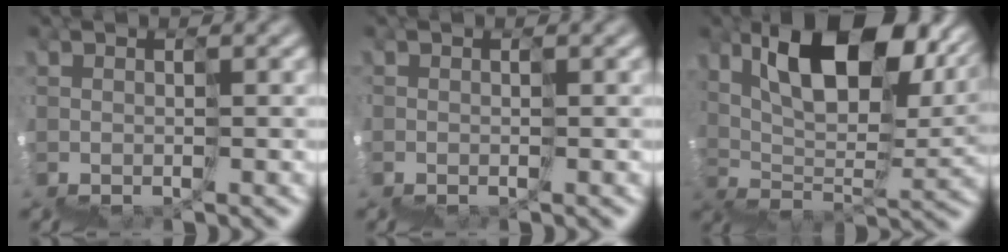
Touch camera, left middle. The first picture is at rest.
{"total": 0.7, "force": [-0.4, 0.3, 0.5], "torque": [-0.008, -0.003, -0.009]}
{"total": 10.8, "force": [7.7, 4.0, 6.5], "torque": [-0.094, 0.027, 0.133]}